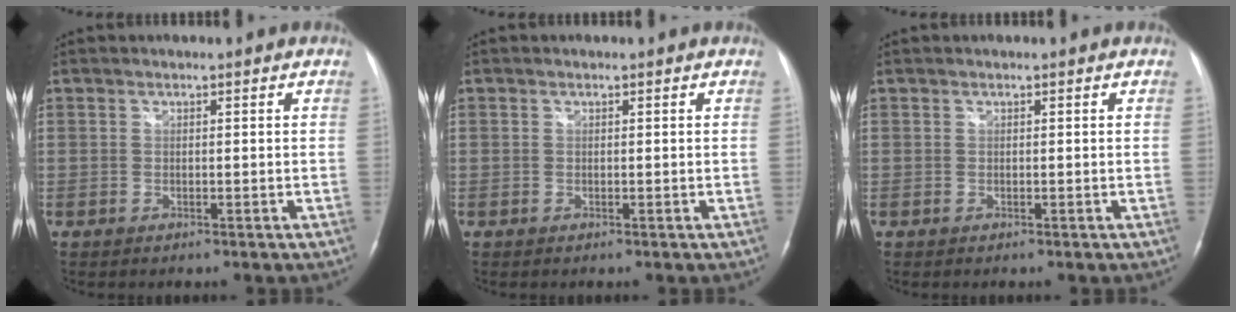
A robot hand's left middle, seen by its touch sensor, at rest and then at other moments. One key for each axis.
{"total": 0.0}
{"total": 0.0}